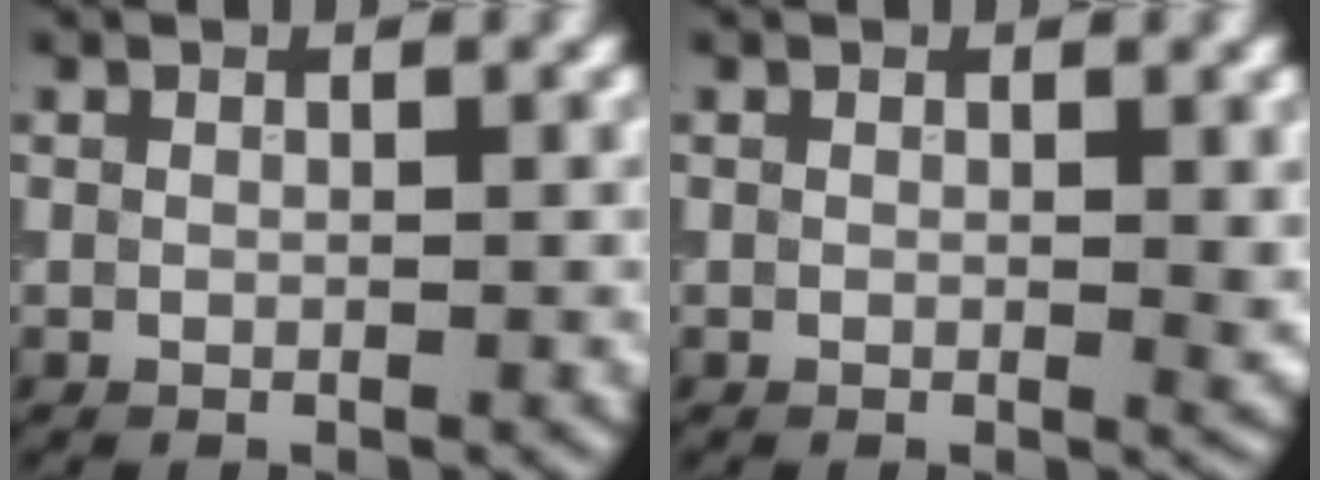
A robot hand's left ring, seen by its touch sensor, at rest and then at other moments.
{"total": 1.2, "force": [0.2, 0.3, 1.1], "torque": [-0.011, -0.005, 0.002]}